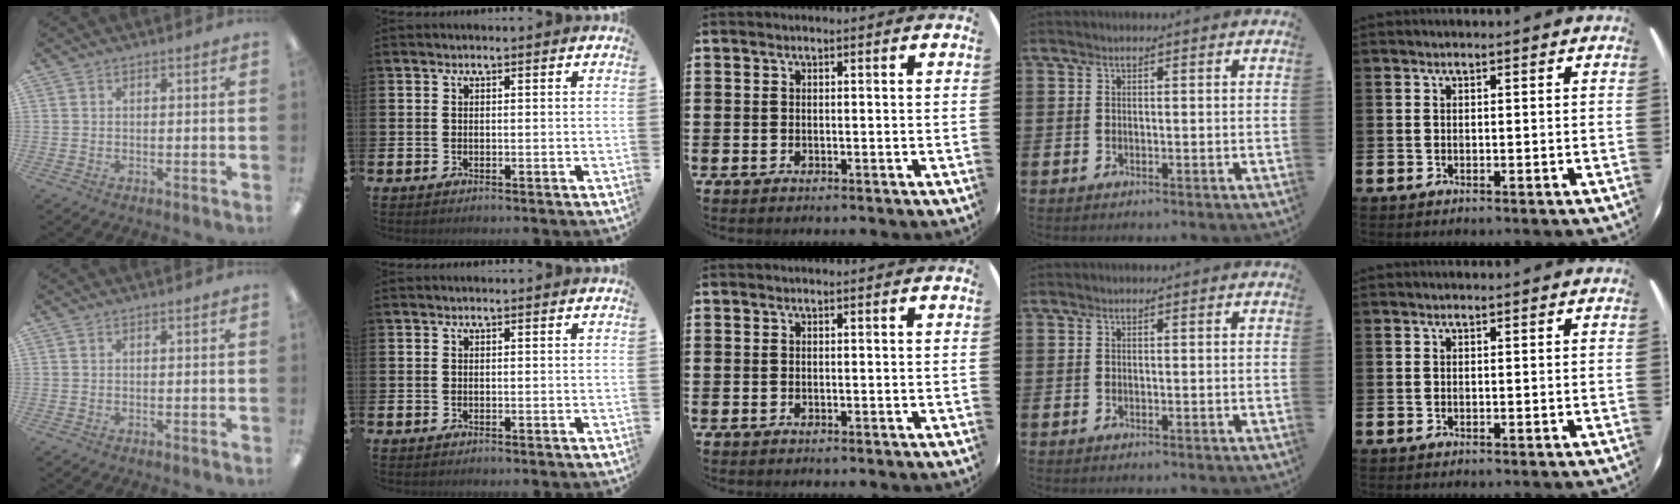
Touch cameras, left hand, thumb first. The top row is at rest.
{}